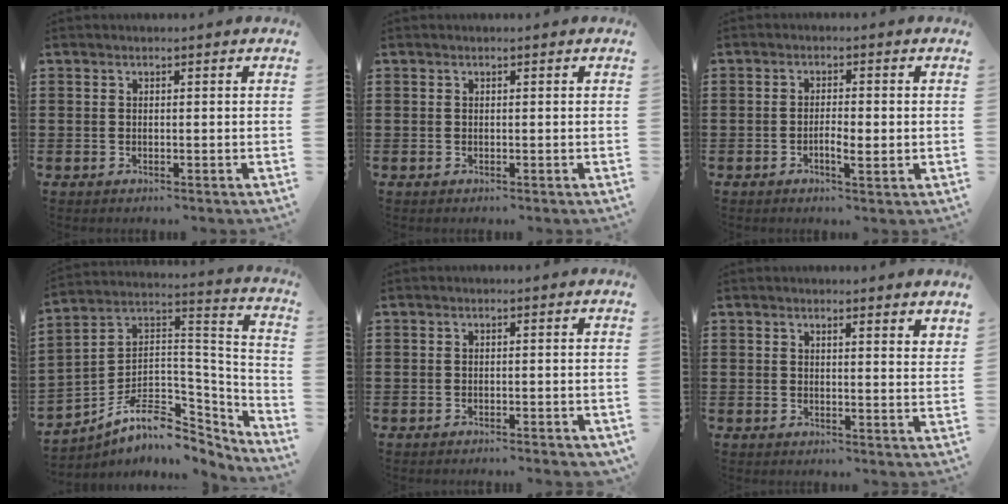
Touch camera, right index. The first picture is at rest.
{"total": 0.0}
{"total": 2.9, "force": [-0.7, 0.7, 2.7], "torque": [-0.048, 0.000, -0.013]}
{"total": 9.3, "force": [-5.6, 5.4, 5.0], "torque": [-0.099, -0.004, -0.106]}
{"total": 0.9, "force": [-0.9, 0.0, 0.3], "torque": [-0.008, -0.001, -0.017]}
{"total": 1.6, "force": [1.6, 0.0, 0.4], "torque": [-0.012, 0.002, 0.031]}